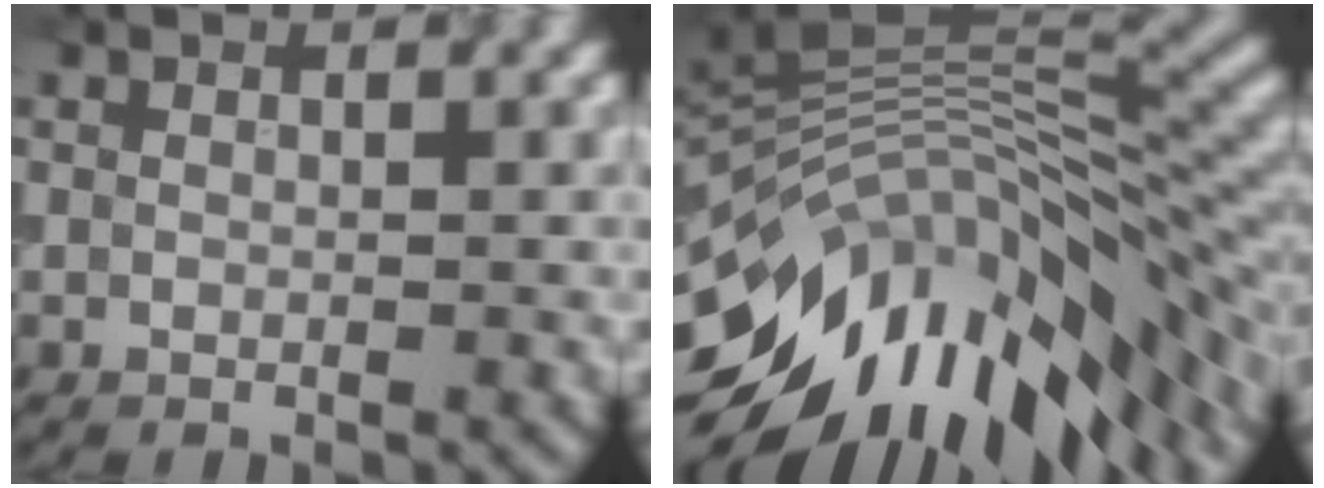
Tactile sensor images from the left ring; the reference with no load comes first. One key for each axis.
{"total": 13.9, "fx": -6.5, "fy": 5.4, "fz": 11.0, "tx": -0.188, "ty": 0.023, "tz": -0.119}